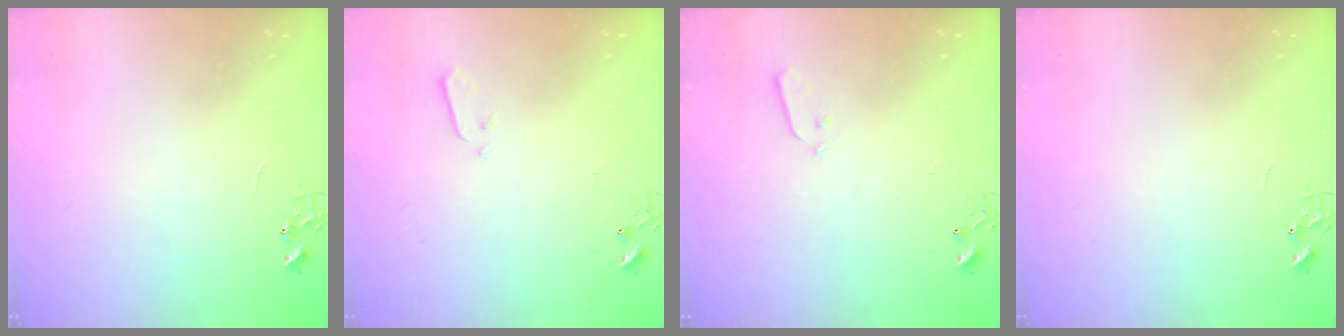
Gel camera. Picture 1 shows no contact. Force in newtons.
{"total": 3.2, "press": 3.2, "slide": 0.1}
{"total": 3.0, "press": 2.9, "slide": 0.7}
{"total": 0.0}